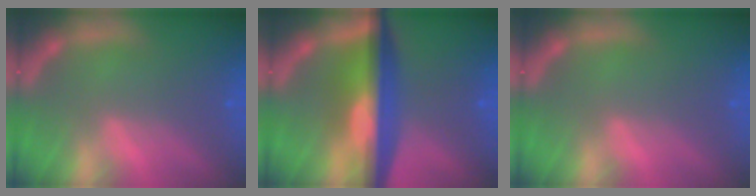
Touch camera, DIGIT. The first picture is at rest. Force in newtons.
{"total": 9.6}
{"total": 0.0}